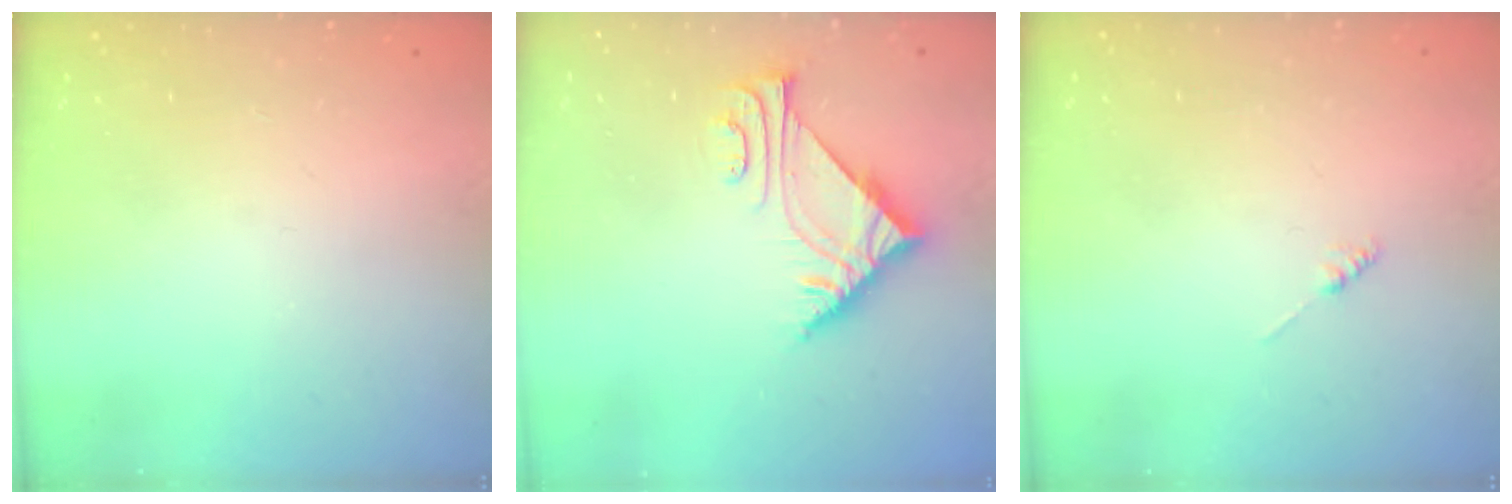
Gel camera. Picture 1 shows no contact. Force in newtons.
{"total": 6.4, "press": 6.4, "slide": 0.1}
{"total": 0.0}